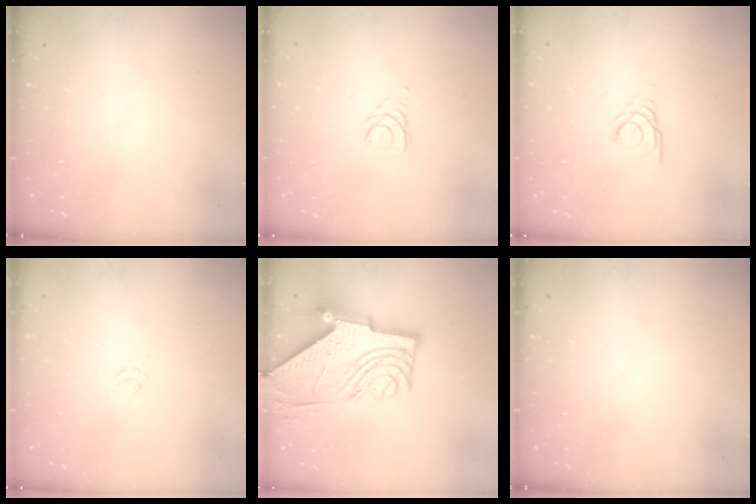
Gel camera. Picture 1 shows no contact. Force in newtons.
{"total": 2.8, "press": 2.8, "slide": 0.3}
{"total": 3.6, "press": 3.5, "slide": 0.4}
{"total": 1.6, "press": 1.6, "slide": 0.4}
{"total": 13.0, "press": 12.9, "slide": 1.6}
{"total": 0.0}